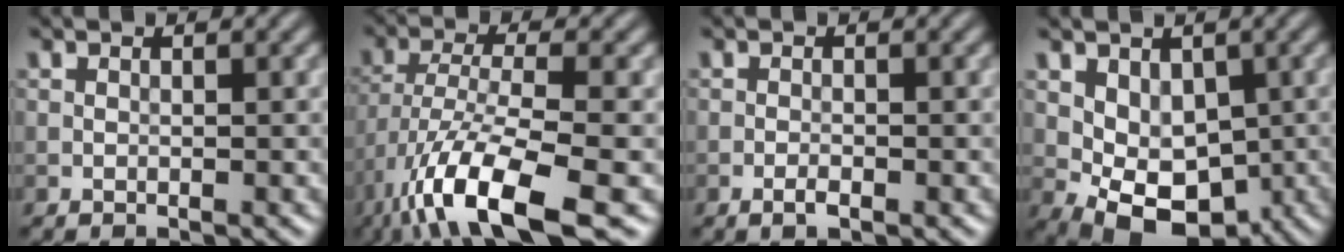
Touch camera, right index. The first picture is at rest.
{"total": 11.0, "force": [-6.1, 3.4, 8.5], "torque": [-0.160, -0.008, -0.116]}
{"total": 1.1, "force": [-0.6, 0.3, 0.9], "torque": [-0.018, -0.001, -0.013]}
{"total": 6.6, "force": [-0.8, 4.5, 4.8], "torque": [-0.072, -0.007, -0.009]}